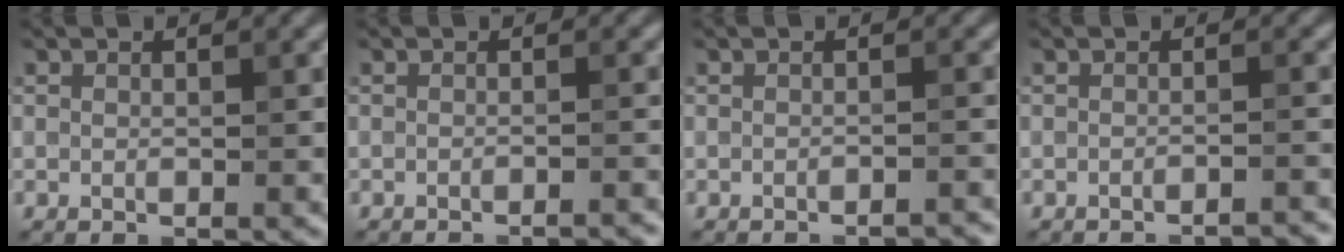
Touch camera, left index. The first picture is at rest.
{"total": 2.6, "force": [-2.3, 0.5, 1.1], "torque": [-0.006, 0.010, -0.034]}
{"total": 2.4, "force": [-2.2, 0.3, 1.0], "torque": [-0.001, 0.006, -0.030]}
{"total": 3.1, "force": [-2.9, 0.4, 1.1], "torque": [-0.006, 0.014, -0.038]}